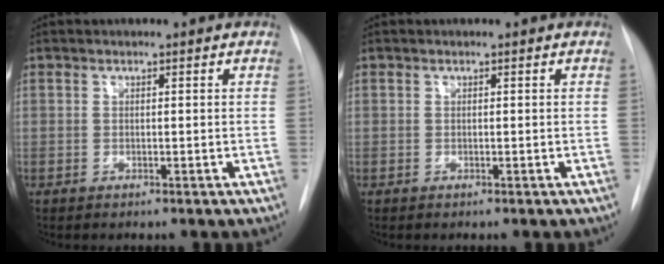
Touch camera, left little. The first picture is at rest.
{"total": 0.0}